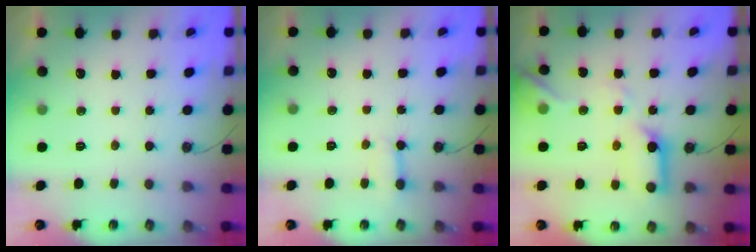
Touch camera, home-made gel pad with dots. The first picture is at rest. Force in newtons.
{"total": 3.1, "press": 3.0, "slide": 0.3}
{"total": 15.6, "press": 15.5, "slide": 1.5}